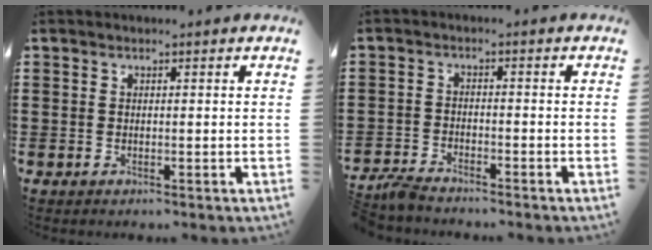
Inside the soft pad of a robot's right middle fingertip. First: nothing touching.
{"total": 2.9, "force": [-2.8, 0.3, 0.6], "torque": [-0.028, 0.000, -0.063]}